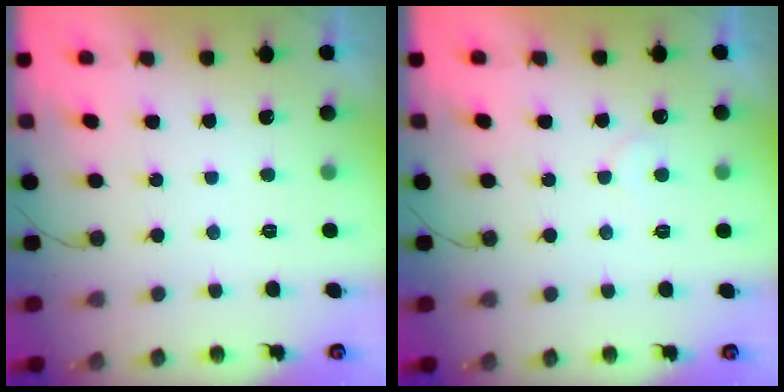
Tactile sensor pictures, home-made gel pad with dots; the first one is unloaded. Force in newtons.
{"total": 5.0, "press": 5.0, "slide": 0.4}